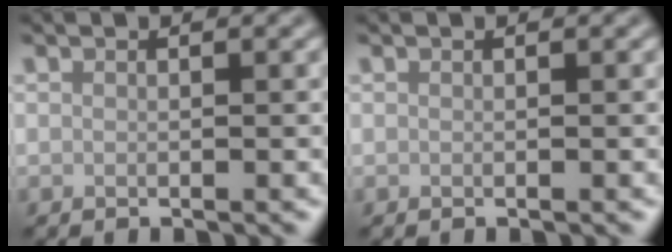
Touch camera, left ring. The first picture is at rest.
{"total": 0.0}